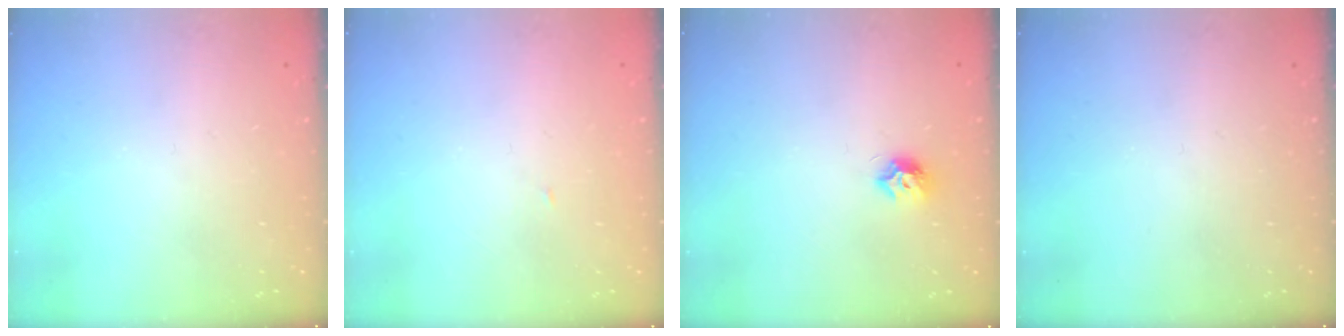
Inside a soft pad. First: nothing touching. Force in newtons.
{"total": 1.4, "press": 1.4, "slide": 0.0}
{"total": 7.3, "press": 7.2, "slide": 0.9}
{"total": 0.0}